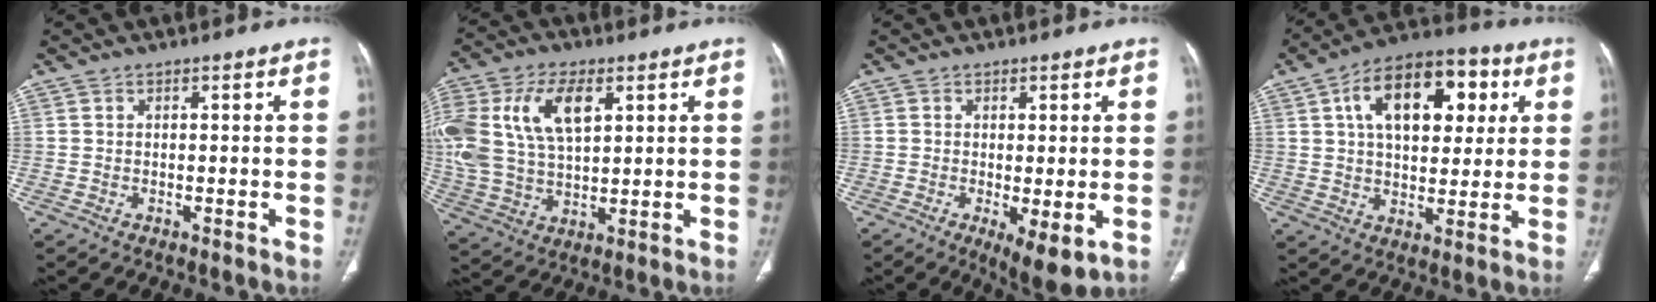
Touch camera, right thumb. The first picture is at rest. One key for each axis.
{"total": 21.0, "fx": 6.5, "fy": 12.3, "fz": 15.8, "tx": -0.354, "ty": 0.008, "tz": 0.122}
{"total": 6.5, "fx": -1.6, "fy": 2.2, "fz": 5.9, "tx": -0.095, "ty": -0.023, "tz": -0.020}
{"total": 18.5, "fx": 5.8, "fy": 10.6, "fz": 14.0, "tx": -0.180, "ty": 0.008, "tz": 0.086}